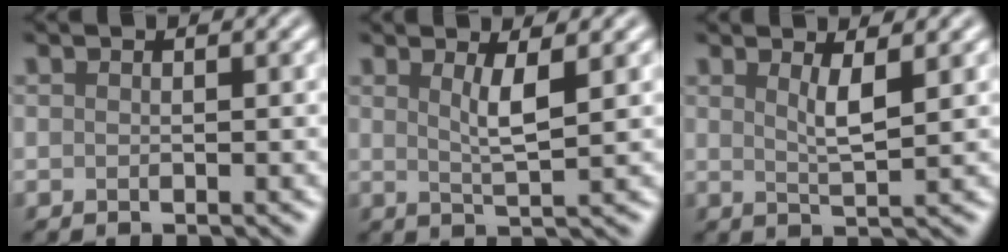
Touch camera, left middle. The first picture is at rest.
{"total": 2.7, "force": [1.0, 0.6, 2.4], "torque": [-0.039, -0.004, 0.017]}
{"total": 2.4, "force": [1.1, 0.5, 2.1], "torque": [-0.032, -0.005, 0.017]}